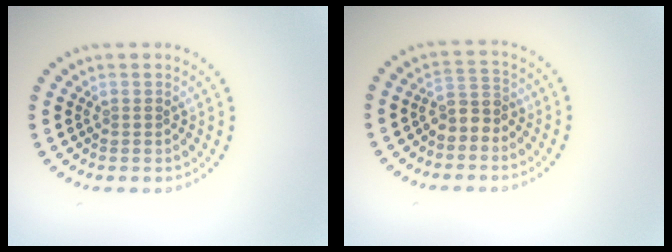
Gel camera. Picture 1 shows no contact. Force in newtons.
{"total": 2.3, "press": 2.0, "slide": 1.3}